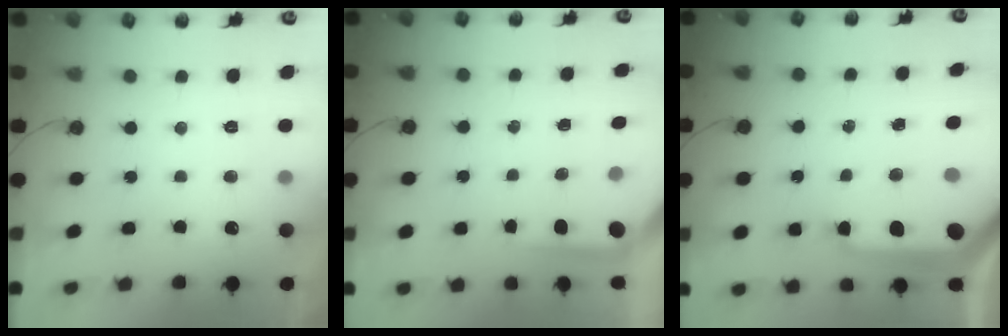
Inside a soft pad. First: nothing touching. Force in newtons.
{"total": 3.5, "press": 3.5, "slide": 0.4}
{"total": 16.9, "press": 16.8, "slide": 1.7}